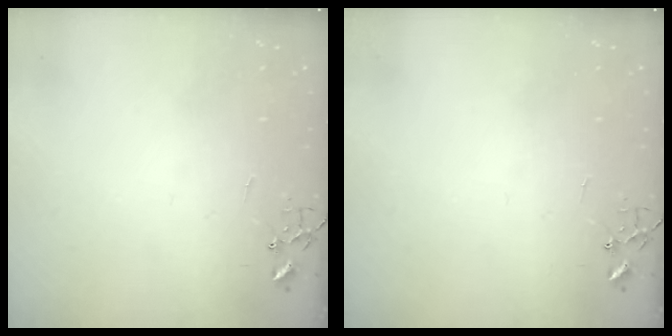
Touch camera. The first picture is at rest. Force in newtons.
{"total": 0.0}